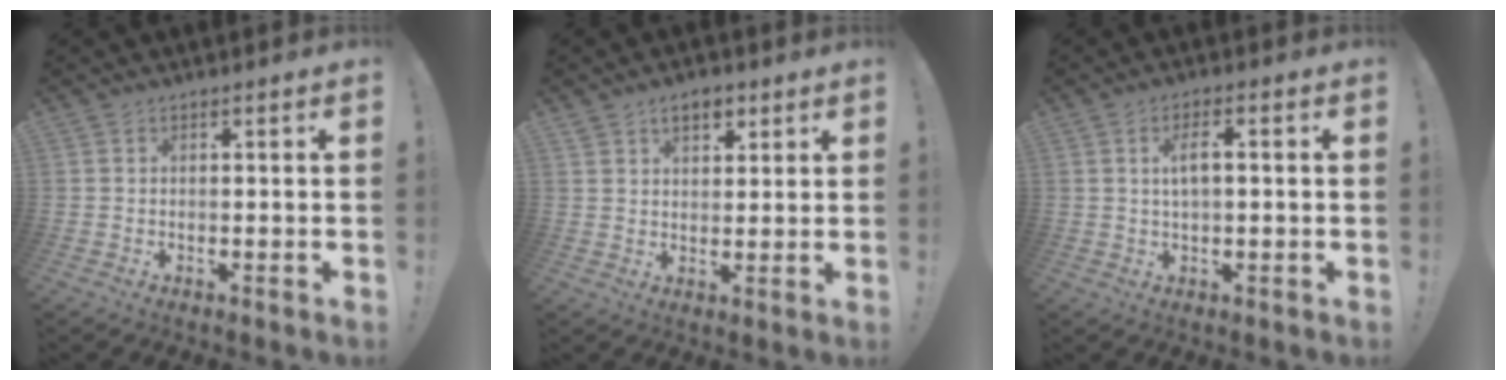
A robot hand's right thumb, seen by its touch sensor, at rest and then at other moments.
{"total": 6.1, "force": [3.4, 3.8, 3.4], "torque": [-0.045, -0.005, 0.059]}
{"total": 4.7, "force": [0.6, 1.7, 4.4], "torque": [-0.077, 0.006, 0.009]}